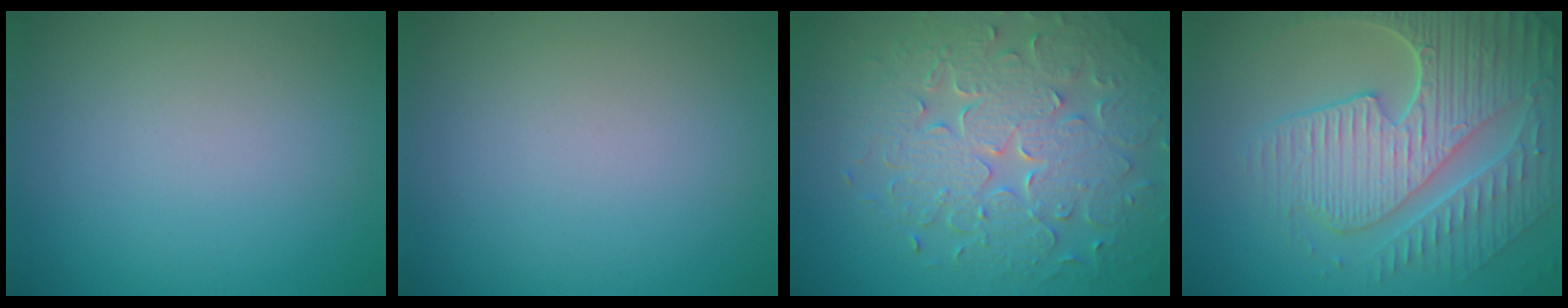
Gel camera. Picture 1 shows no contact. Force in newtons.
{"total": 0.0}
{"total": 8.3, "press": 6.0, "slide": 5.8}
{"total": 9.1, "press": 6.5, "slide": 6.4}